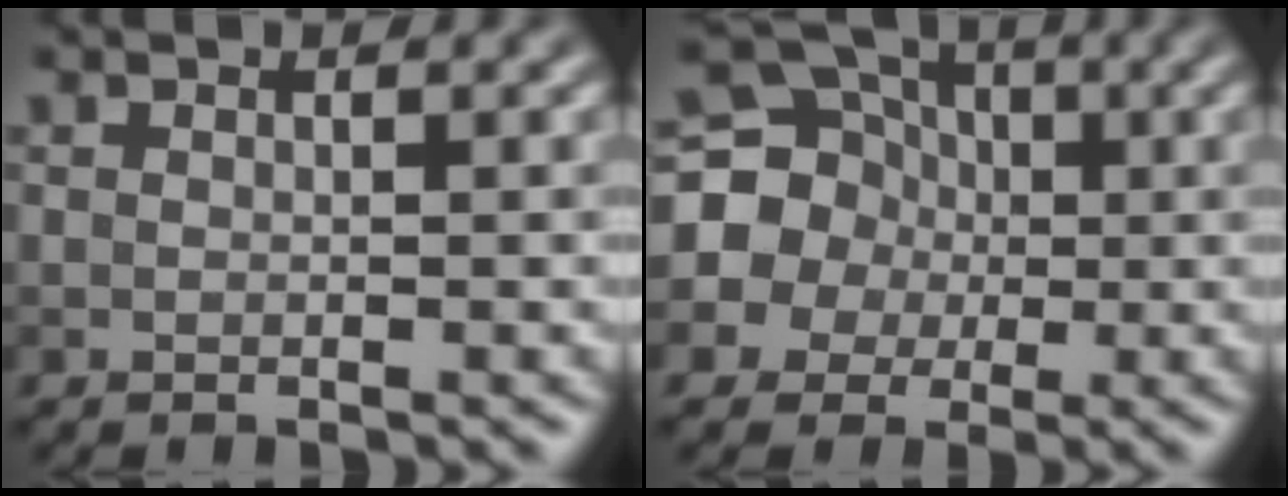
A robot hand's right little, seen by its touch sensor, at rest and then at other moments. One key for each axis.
{"total": 8.6, "fx": 0.3, "fy": 8.1, "fz": 2.7, "tx": -0.079, "ty": 0.029, "tz": -0.028}